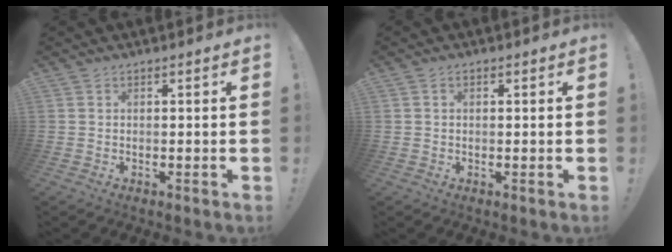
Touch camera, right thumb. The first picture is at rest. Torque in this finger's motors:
{"motor_torque": [-0.09, -0.05, -0.05, -0.01, -0.09]}